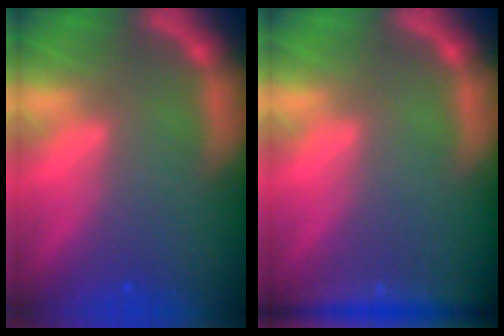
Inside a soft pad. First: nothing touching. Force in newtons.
{"total": 4.5}